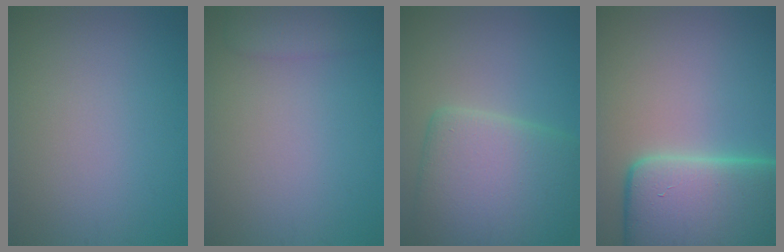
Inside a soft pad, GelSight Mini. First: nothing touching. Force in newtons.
{"total": 2.4, "press": 2.3, "slide": 0.3}
{"total": 8.8, "press": 8.7, "slide": 1.0}
{"total": 15.0, "press": 14.9, "slide": 1.1}